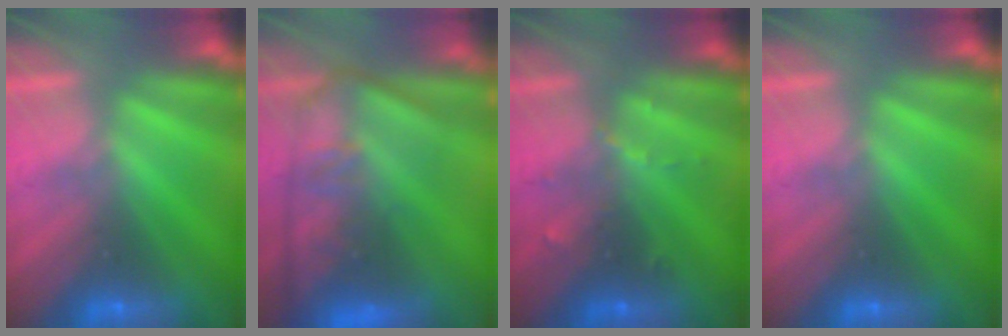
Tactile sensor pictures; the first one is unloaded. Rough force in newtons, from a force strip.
{"total": 6.8}
{"total": 2.8}
{"total": 0.0}